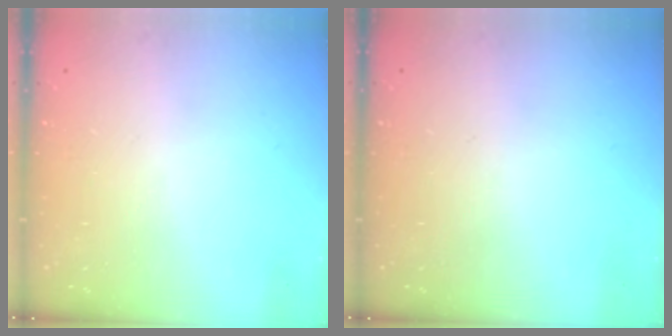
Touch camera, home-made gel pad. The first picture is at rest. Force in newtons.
{"total": 0.0}